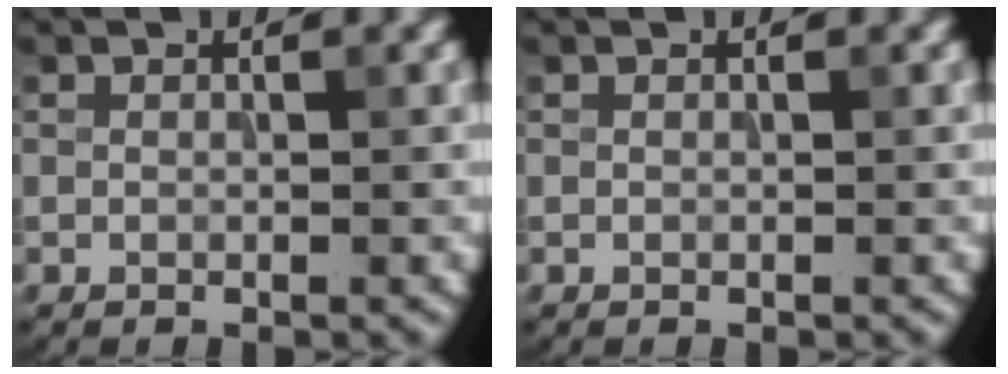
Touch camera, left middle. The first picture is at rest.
{"total": 0.0}